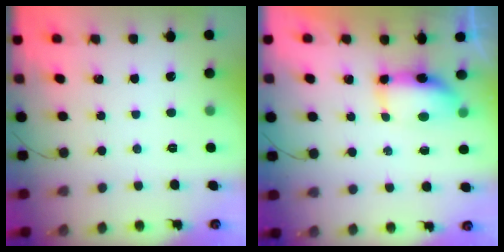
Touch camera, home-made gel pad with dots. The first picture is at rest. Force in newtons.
{"total": 12.8, "press": 8.6, "slide": 9.5}